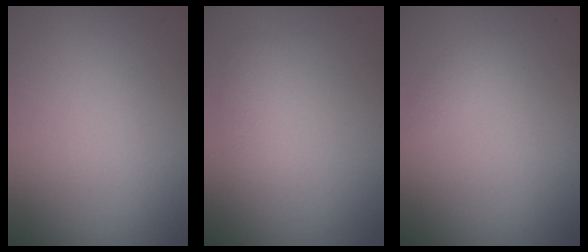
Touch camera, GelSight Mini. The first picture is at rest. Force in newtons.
{"total": 2.1, "press": 2.1, "slide": 0.2}
{"total": 0.6, "press": 0.6, "slide": 0.1}